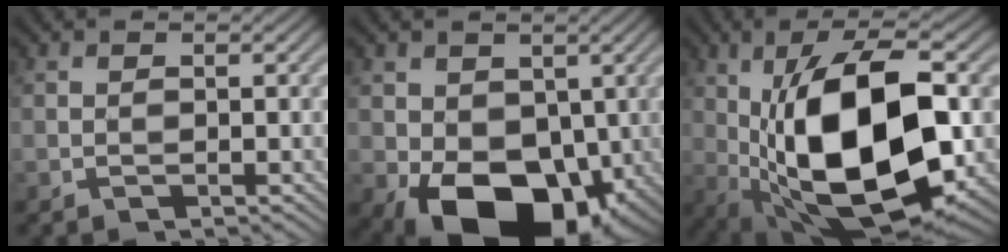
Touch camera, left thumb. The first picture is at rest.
{"total": 12.8, "force": [-2.9, 8.8, 8.8], "torque": [-0.147, -0.030, -0.044]}
{"total": 18.1, "force": [-0.7, 8.4, 16.0], "torque": [-0.277, 0.004, -0.013]}